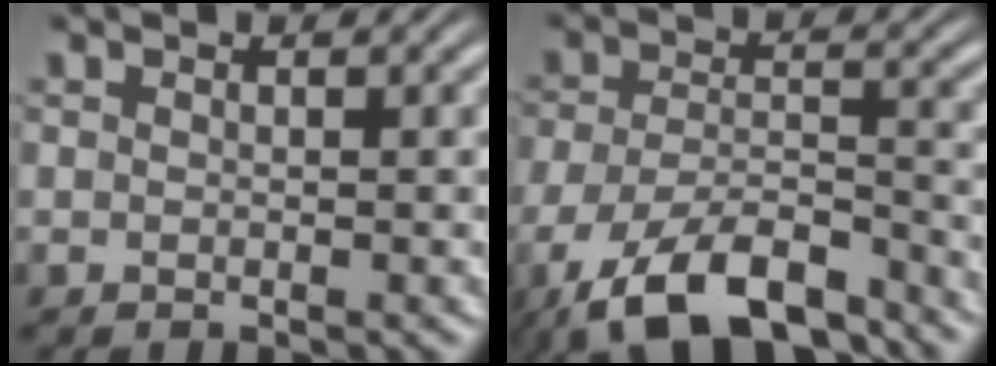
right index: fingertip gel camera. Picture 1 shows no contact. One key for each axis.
{"total": 10.7, "fx": -7.6, "fy": 5.2, "fz": 5.5, "tx": -0.108, "ty": -0.033, "tz": -0.109}